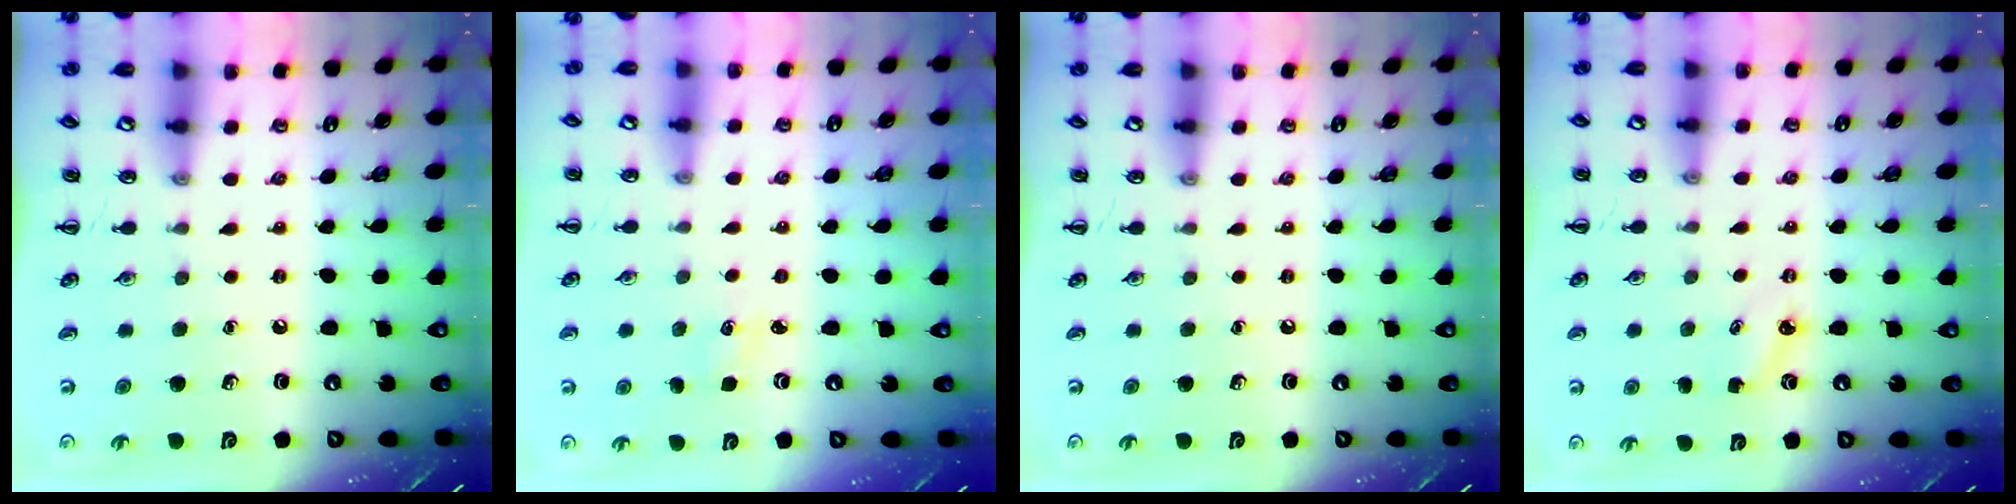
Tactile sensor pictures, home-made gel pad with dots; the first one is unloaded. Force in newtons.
{"total": 1.4, "press": 1.3, "slide": 0.4}
{"total": 0.0}
{"total": 3.2, "press": 3.0, "slide": 0.9}